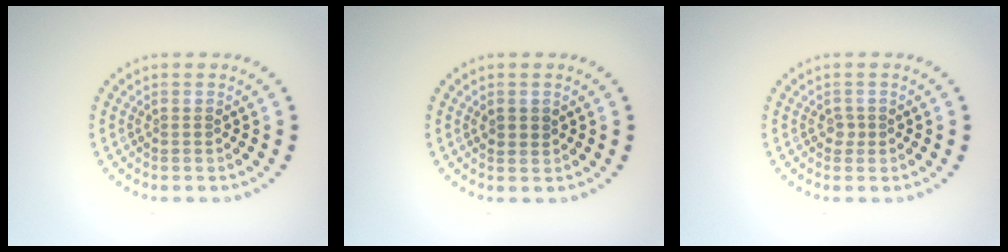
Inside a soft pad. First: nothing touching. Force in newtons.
{"total": 1.2, "press": 1.1, "slide": 0.5}
{"total": 0.8, "press": 0.6, "slide": 0.5}